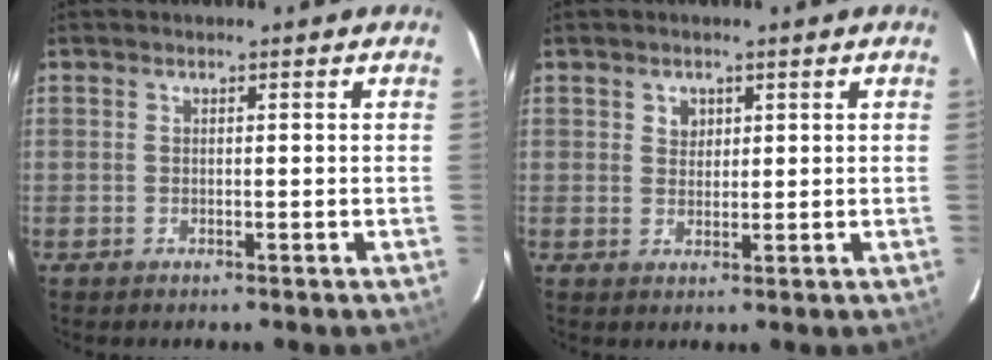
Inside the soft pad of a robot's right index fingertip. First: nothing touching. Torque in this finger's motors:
{"motor_torque": [-0.01, 0.02, 0.02, 0.01]}